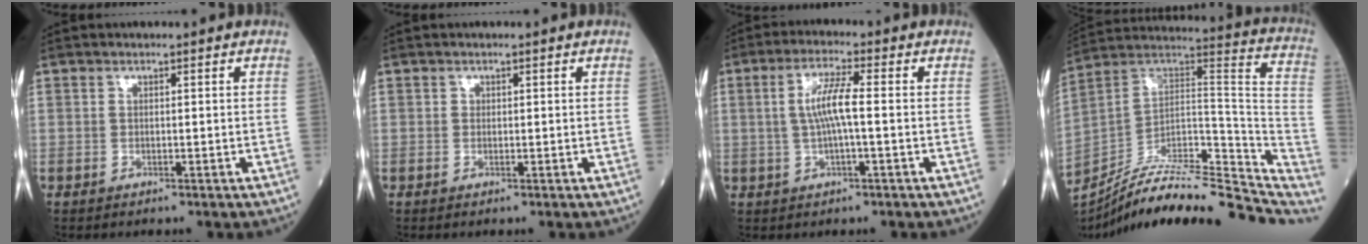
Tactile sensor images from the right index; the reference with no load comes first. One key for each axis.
{"total": 0.0}
{"total": 5.8, "fx": 0.2, "fy": 0.4, "fz": 5.7, "tx": -0.116, "ty": 0.009, "tz": 0.001}
{"total": 28.0, "fx": -24.2, "fy": 6.2, "fz": 12.7, "tx": -0.146, "ty": 0.020, "tz": -0.358}